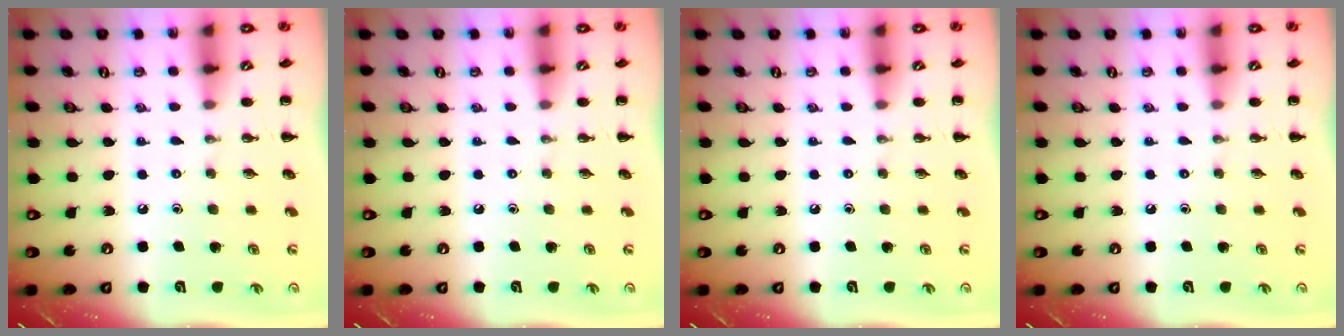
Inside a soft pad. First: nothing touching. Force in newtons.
{"total": 0.0}
{"total": 0.0}
{"total": 0.0}